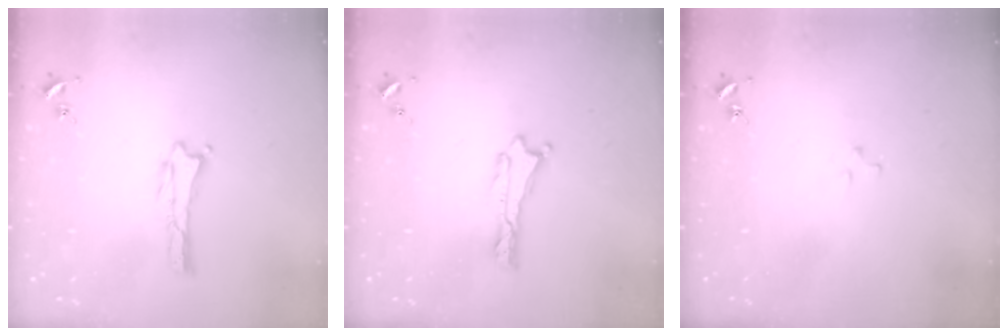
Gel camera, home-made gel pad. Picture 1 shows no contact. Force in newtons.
{"total": 0.0}
{"total": 1.8, "press": 1.8, "slide": 0.1}